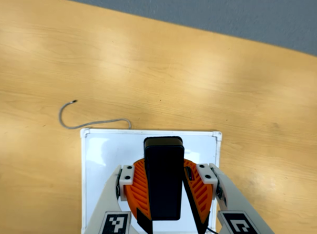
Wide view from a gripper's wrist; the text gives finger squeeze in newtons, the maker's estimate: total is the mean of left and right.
{"total": 10.0, "left": 9.5, "right": 10.4}